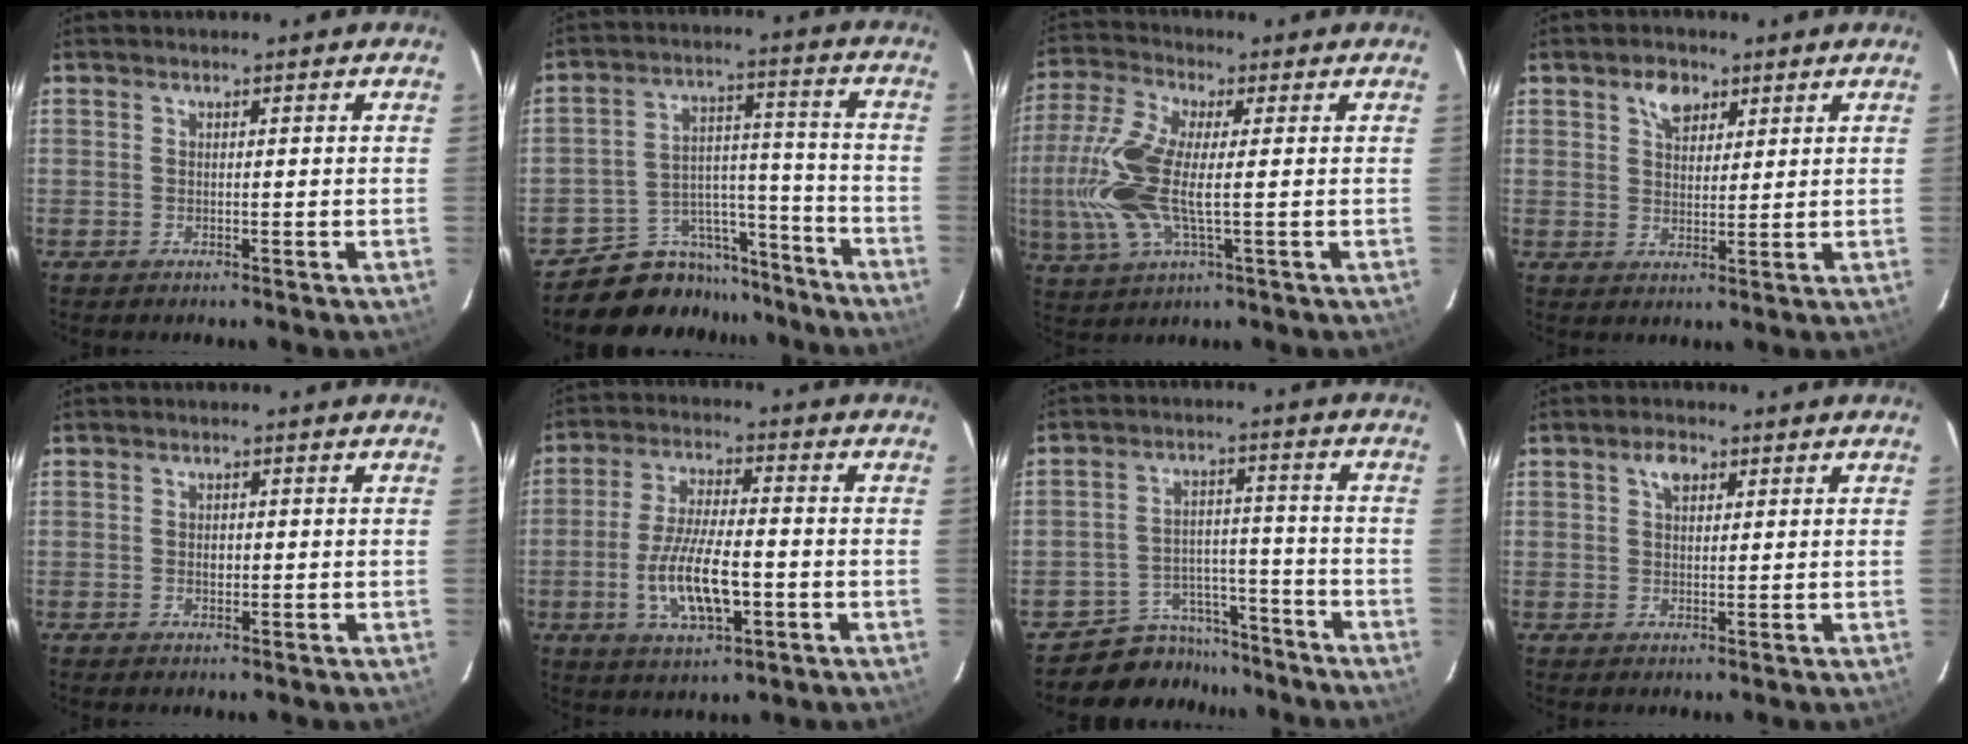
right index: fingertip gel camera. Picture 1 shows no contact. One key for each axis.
{"total": 13.0, "fx": -11.5, "fy": 6.0, "fz": -0.1, "tx": 0.000, "ty": 0.071, "tz": -0.173}
{"total": 14.1, "fx": -0.5, "fy": 5.0, "fz": 13.1, "tx": -0.289, "ty": 0.003, "tz": -0.014}
{"total": 4.7, "fx": 2.6, "fy": 3.0, "fz": 2.5, "tx": -0.032, "ty": 0.010, "tz": 0.048}
{"total": 1.3, "fx": -0.1, "fy": 0.9, "fz": 0.8, "tx": -0.013, "ty": 0.003, "tz": -0.002}
{"total": 11.6, "fx": -3.2, "fy": 3.8, "fz": 10.5, "tx": -0.209, "ty": -0.007, "tz": -0.055}
{"total": 9.3, "fx": -8.0, "fy": 4.7, "fz": -0.5, "tx": -0.003, "ty": 0.043, "tz": -0.121}
{"total": 3.0, "fx": 1.4, "fy": 1.9, "fz": 1.9, "tx": -0.031, "ty": 0.010, "tz": 0.024}